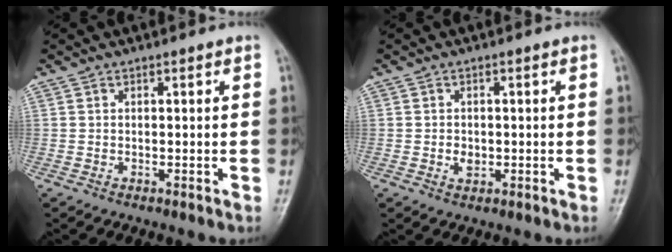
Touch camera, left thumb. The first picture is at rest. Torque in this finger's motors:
{"motor_torque": [0.00, 0.04, 0.12, -0.06, 0.00]}